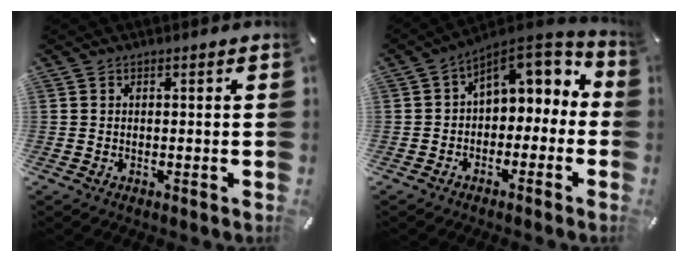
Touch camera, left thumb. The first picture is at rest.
{"total": 8.6, "force": [3.0, 5.9, 5.4], "torque": [-0.079, -0.021, 0.056]}